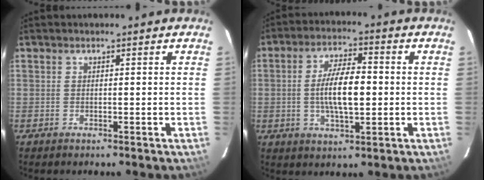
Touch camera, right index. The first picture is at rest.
{"total": 9.5, "force": [-0.5, 3.5, 8.9], "torque": [-0.166, 0.002, -0.007]}